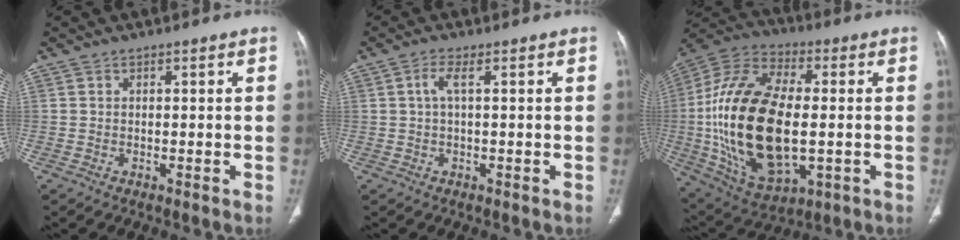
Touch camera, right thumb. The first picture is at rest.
{"total": 2.2, "force": [0.5, 0.5, 2.1], "torque": [-0.059, 0.010, 0.013]}
{"total": 27.9, "force": [-1.7, 14.4, 23.8], "torque": [-0.482, 0.001, -0.016]}